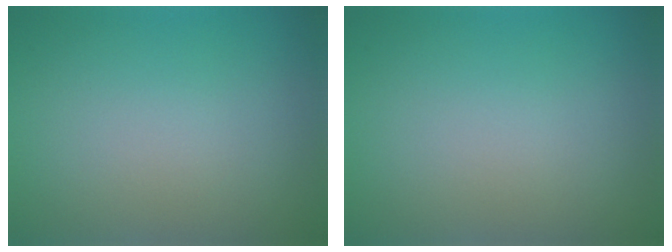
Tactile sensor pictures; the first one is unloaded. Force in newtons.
{"total": 0.0}